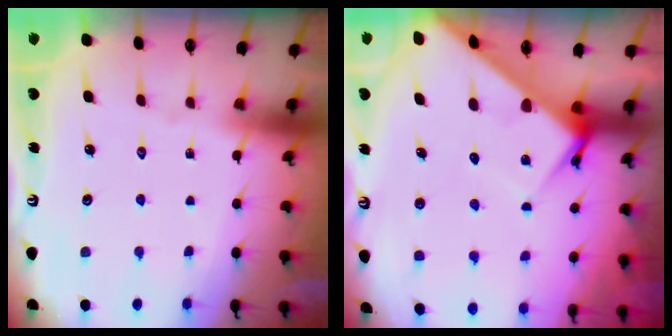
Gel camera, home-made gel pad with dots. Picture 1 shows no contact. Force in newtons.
{"total": 6.2, "press": 6.2, "slide": 0.5}